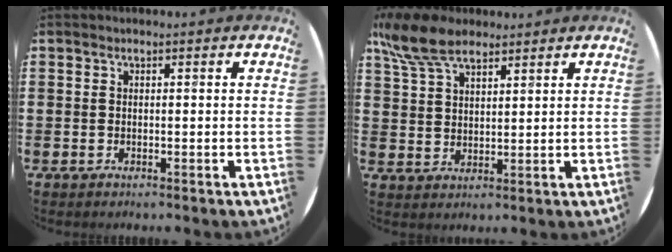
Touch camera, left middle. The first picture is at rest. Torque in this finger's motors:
{"motor_torque": [1.15, -0.99, 0.60, 0.21]}